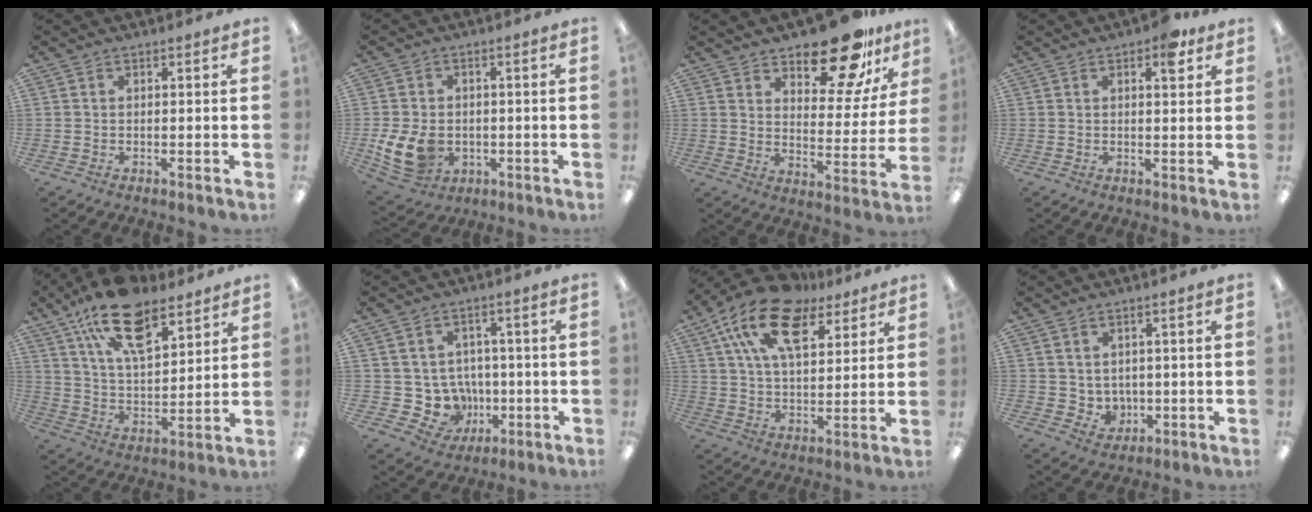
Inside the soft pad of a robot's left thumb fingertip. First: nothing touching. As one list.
[{"total": 9.9, "force": [-2.0, 7.5, 6.1], "torque": [-0.130, 0.001, -0.033]}, {"total": 18.1, "force": [13.8, 7.3, 9.1], "torque": [-0.120, -0.096, 0.232]}, {"total": 5.3, "force": [2.9, 2.3, 3.8], "torque": [-0.041, -0.009, 0.043]}, {"total": 18.5, "force": [12.2, 8.4, 11.1], "torque": [-0.191, -0.055, 0.215]}, {"total": 8.5, "force": [0.6, 8.2, 1.9], "torque": [-0.059, -0.012, 0.027]}, {"total": 18.4, "force": [11.2, 9.1, 11.4], "torque": [-0.203, -0.044, 0.199]}, {"total": 4.1, "force": [2.1, 3.5, 0.2], "torque": [-0.010, -0.010, 0.040]}]